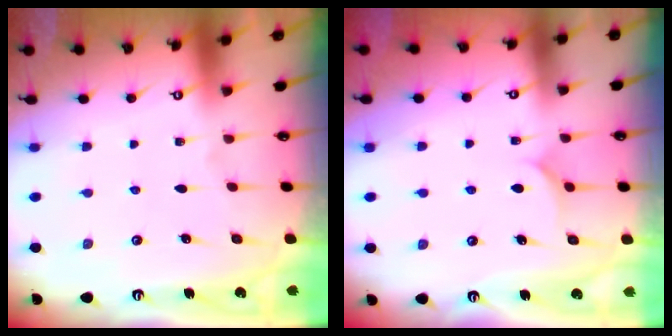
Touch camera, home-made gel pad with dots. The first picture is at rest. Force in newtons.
{"total": 5.1, "press": 5.1, "slide": 0.5}